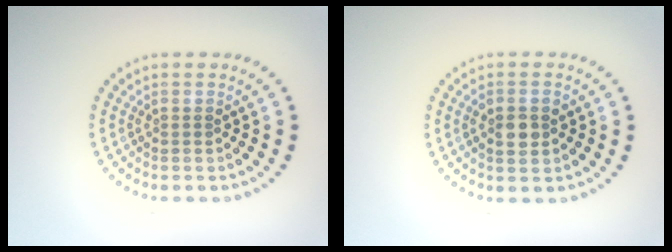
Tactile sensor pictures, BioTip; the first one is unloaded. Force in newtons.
{"total": 2.3, "press": 2.2, "slide": 0.3}